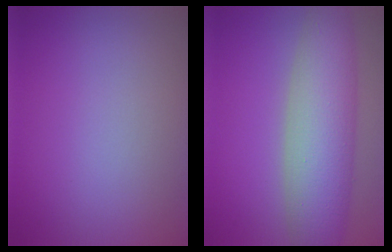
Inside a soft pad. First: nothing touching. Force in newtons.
{"total": 7.6, "press": 7.6, "slide": 0.2}